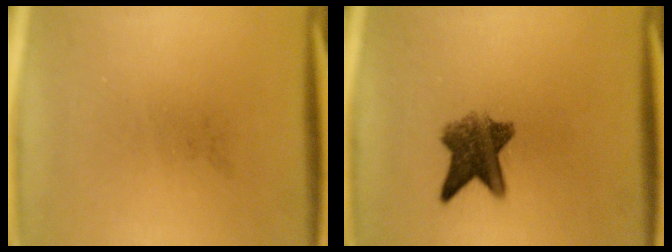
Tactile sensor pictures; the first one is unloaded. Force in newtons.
{"total": 7.0}